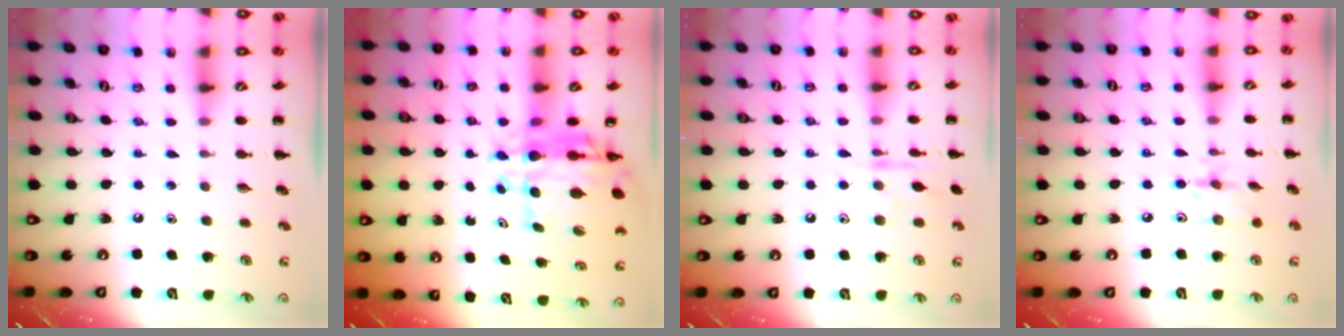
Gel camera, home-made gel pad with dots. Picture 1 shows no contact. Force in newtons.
{"total": 9.3, "press": 8.7, "slide": 3.2}
{"total": 7.2, "press": 7.1, "slide": 0.8}
{"total": 2.9, "press": 2.9, "slide": 0.5}